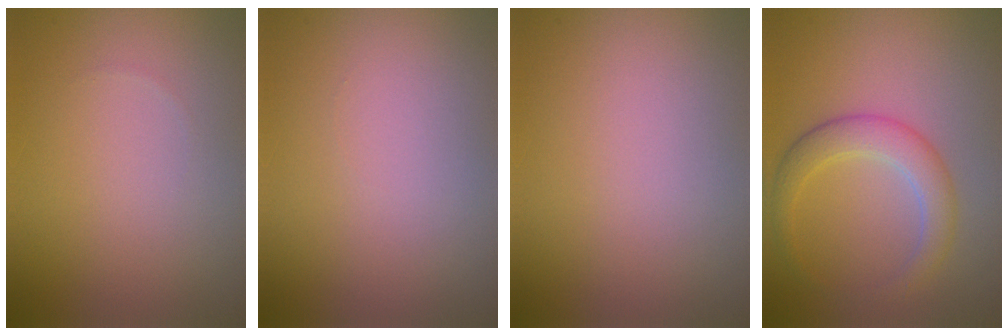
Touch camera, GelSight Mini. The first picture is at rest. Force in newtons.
{"total": 0.0}
{"total": 0.0}
{"total": 3.3, "press": 3.3, "slide": 0.1}